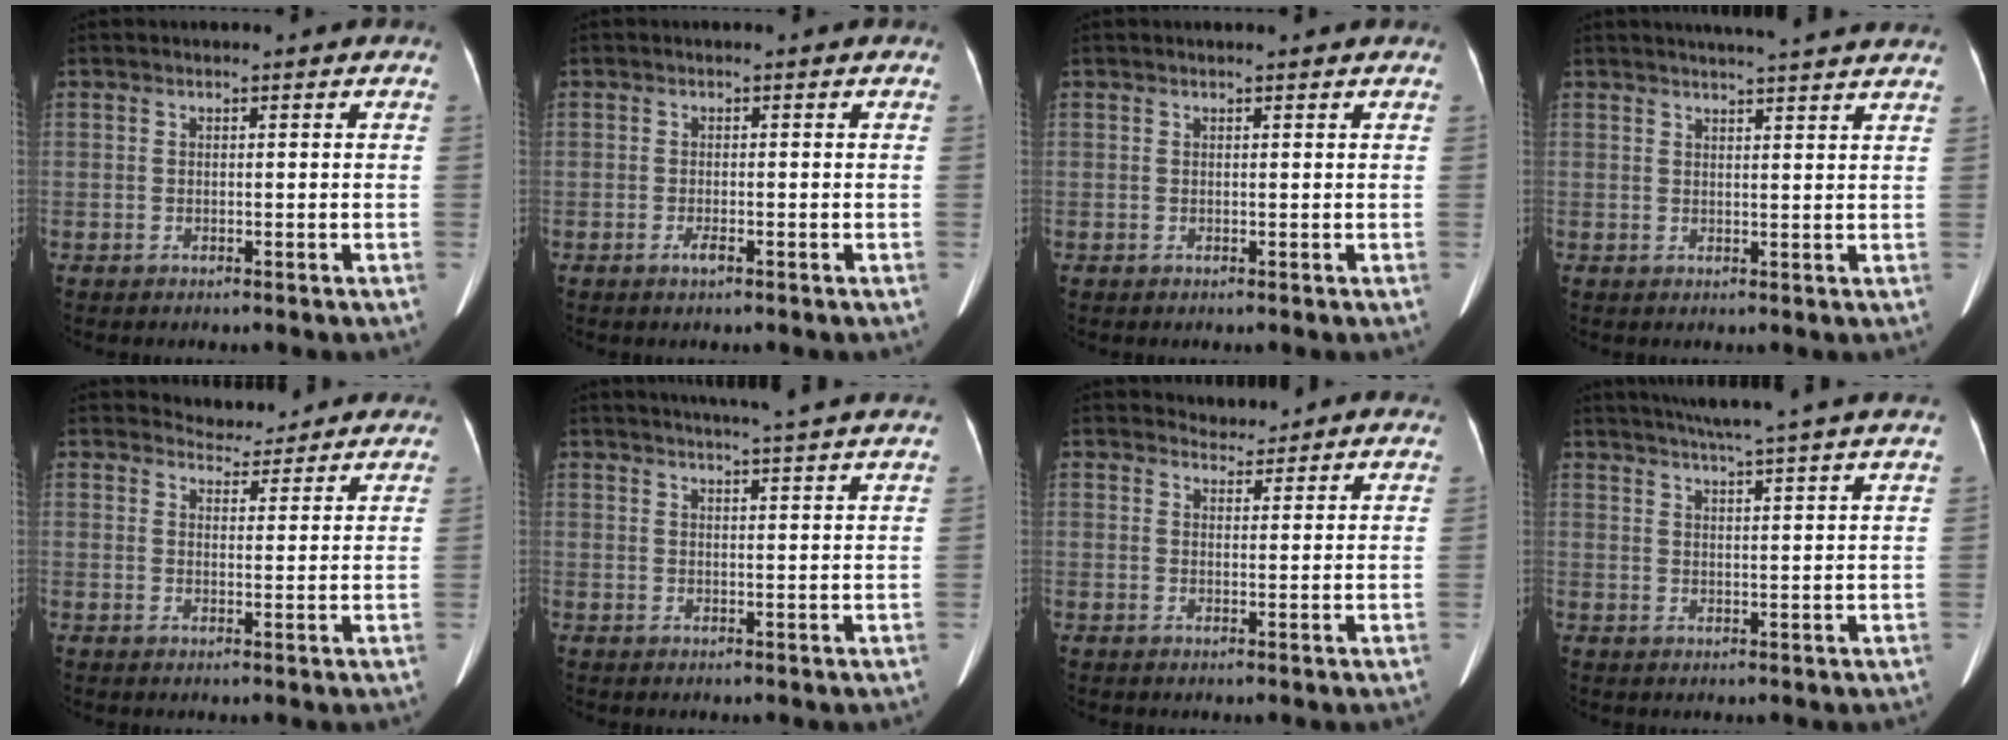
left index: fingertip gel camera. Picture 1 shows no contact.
{"total": 1.1, "force": [-0.8, 0.1, 0.8], "torque": [-0.019, -0.004, -0.015]}
{"total": 1.6, "force": [1.5, 0.1, 0.5], "torque": [-0.009, 0.009, 0.015]}
{"total": 12.6, "force": [11.5, 0.3, 5.2], "torque": [-0.071, 0.011, 0.127]}
{"total": 7.3, "force": [7.1, 1.8, -0.2], "torque": [0.016, 0.003, 0.076]}
{"total": 13.7, "force": [12.4, -0.5, 5.7], "torque": [-0.087, -0.003, 0.139]}
{"total": 4.3, "force": [4.2, 1.0, -0.4], "torque": [0.009, 0.006, 0.045]}
{"total": 17.1, "force": [15.0, -1.0, 8.2], "torque": [-0.135, 0.001, 0.189]}